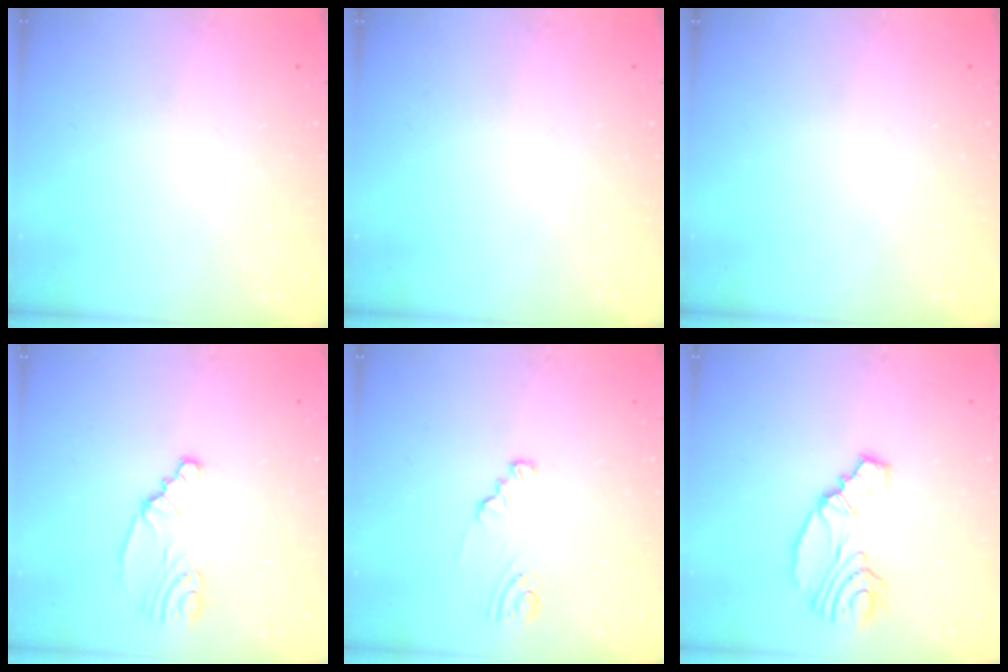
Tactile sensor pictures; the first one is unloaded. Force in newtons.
{"total": 0.0}
{"total": 0.0}
{"total": 2.2, "press": 2.2, "slide": 0.1}
{"total": 1.7, "press": 1.7, "slide": 0.1}
{"total": 11.1, "press": 10.2, "slide": 4.3}